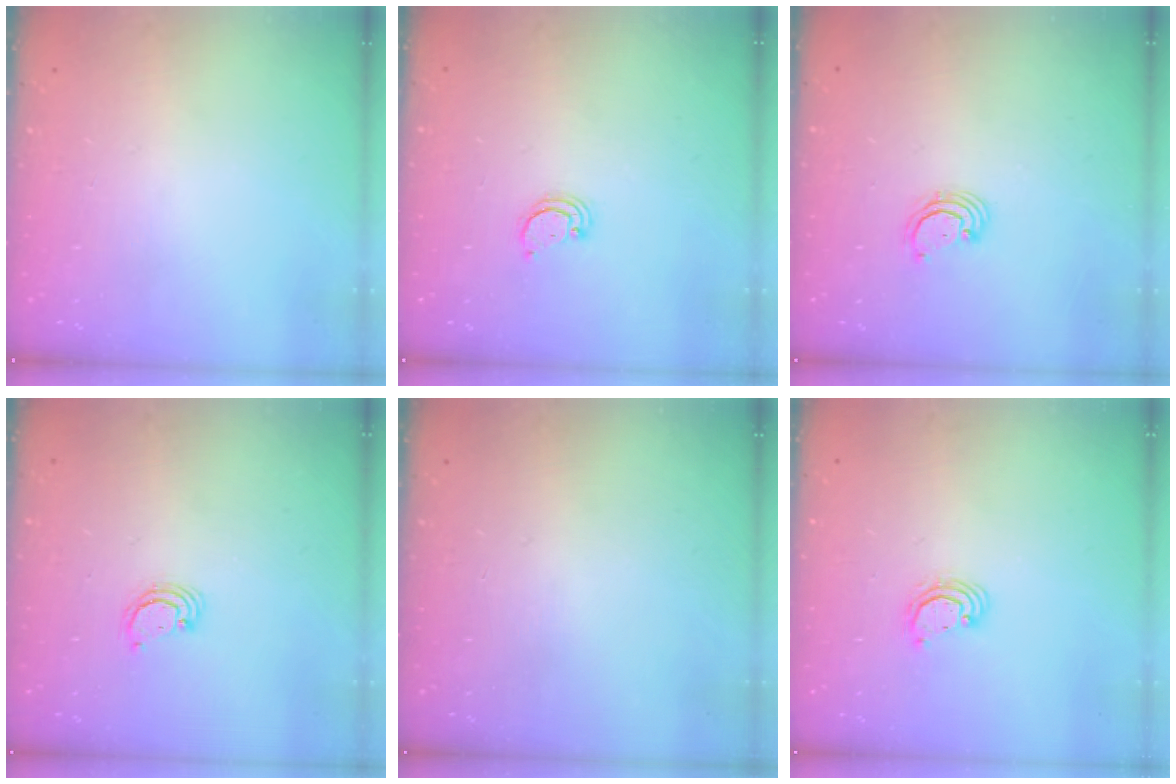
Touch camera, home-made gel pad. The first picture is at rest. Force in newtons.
{"total": 2.2, "press": 2.2, "slide": 0.2}
{"total": 2.6, "press": 2.6, "slide": 0.3}
{"total": 3.1, "press": 3.1, "slide": 0.2}
{"total": 0.0}
{"total": 3.3, "press": 3.3, "slide": 0.2}